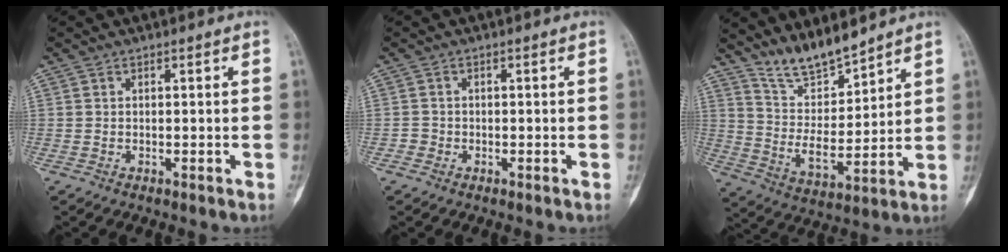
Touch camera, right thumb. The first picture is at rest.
{"total": 1.1, "force": [-0.6, 0.9, -0.1], "torque": [0.008, 0.005, -0.015]}
{"total": 9.7, "force": [8.7, 2.0, 3.7], "torque": [-0.050, -0.074, 0.176]}